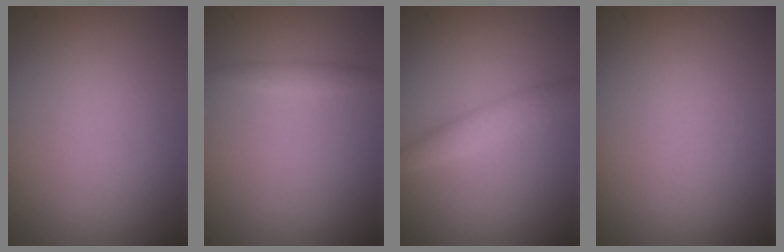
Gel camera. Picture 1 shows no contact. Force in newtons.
{"total": 1.1, "press": 1.1, "slide": 0.0}
{"total": 2.4, "press": 2.4, "slide": 0.1}
{"total": 0.0}